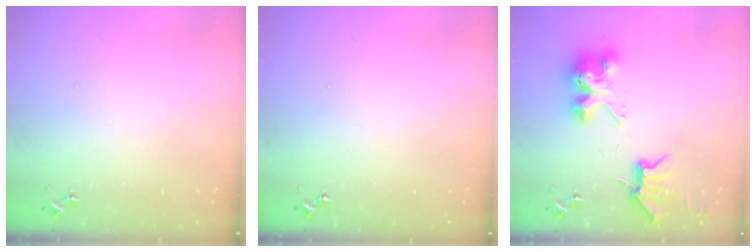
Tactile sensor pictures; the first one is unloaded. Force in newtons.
{"total": 0.0}
{"total": 9.2, "press": 9.2, "slide": 0.6}